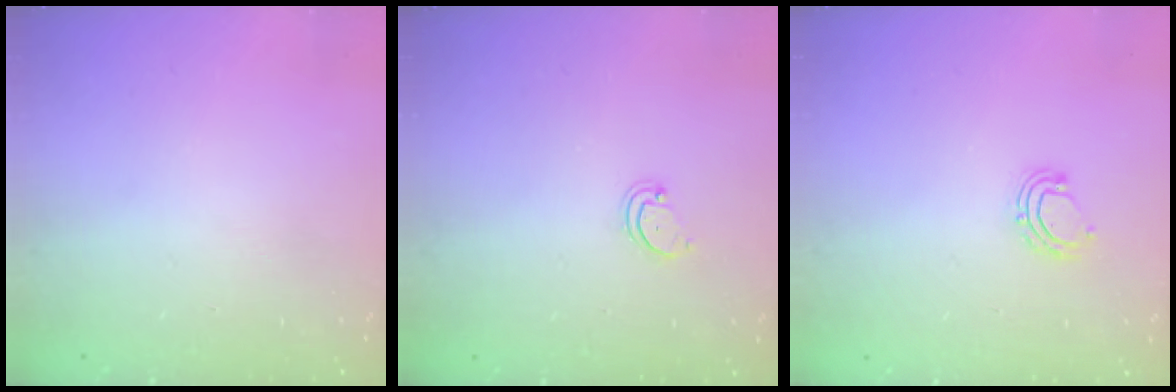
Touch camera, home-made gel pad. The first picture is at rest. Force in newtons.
{"total": 2.2, "press": 2.2, "slide": 0.2}
{"total": 6.3, "press": 6.2, "slide": 1.3}